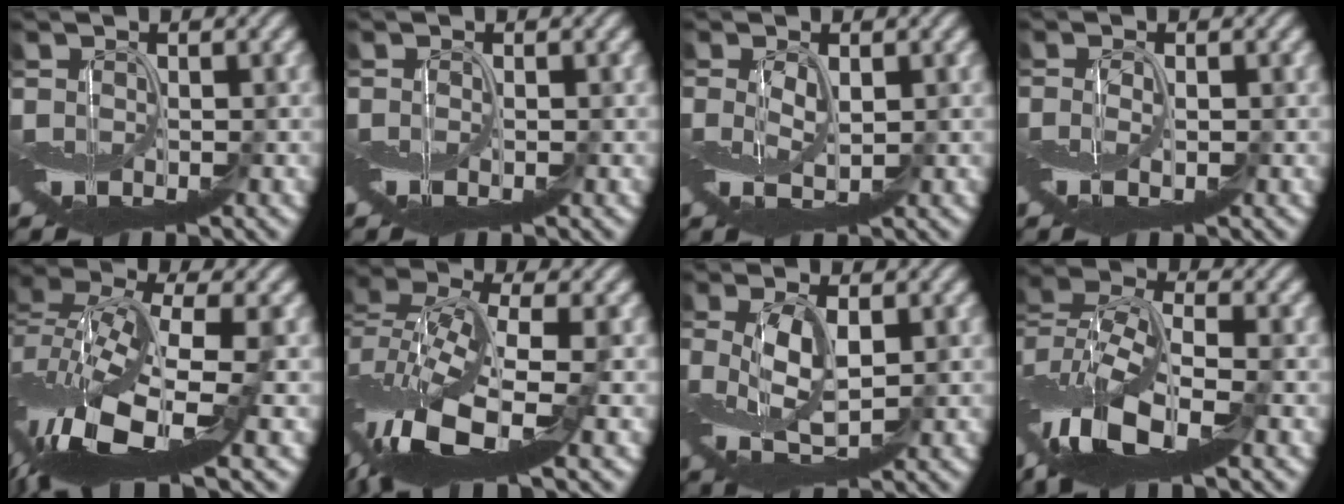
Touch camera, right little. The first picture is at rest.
{"total": 0.7, "force": [-0.5, 0.0, 0.5], "torque": [-0.009, -0.005, -0.009]}
{"total": 1.5, "force": [0.1, 0.6, 1.4], "torque": [-0.038, 0.000, 0.005]}
{"total": 1.2, "force": [-0.5, 0.1, 1.1], "torque": [-0.029, -0.004, -0.010]}
{"total": 12.6, "force": [-5.0, 4.9, 10.5], "torque": [-0.223, -0.004, -0.095]}
{"total": 11.0, "force": [-4.1, 4.6, 9.1], "torque": [-0.198, -0.003, -0.085]}
{"total": 4.4, "force": [0.3, 2.0, 3.9], "torque": [-0.096, 0.000, 0.010]}
{"total": 9.9, "force": [-3.7, 4.4, 8.1], "torque": [-0.166, 0.002, -0.082]}